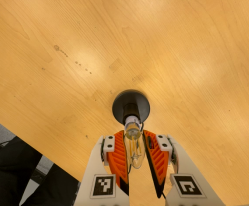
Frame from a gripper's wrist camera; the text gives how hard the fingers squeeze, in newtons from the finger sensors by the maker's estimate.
{"total": 12.0, "left": 11.4, "right": 12.7}